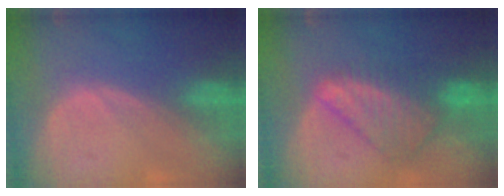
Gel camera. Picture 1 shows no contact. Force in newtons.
{"total": 8.1, "press": 7.2, "slide": 3.7}